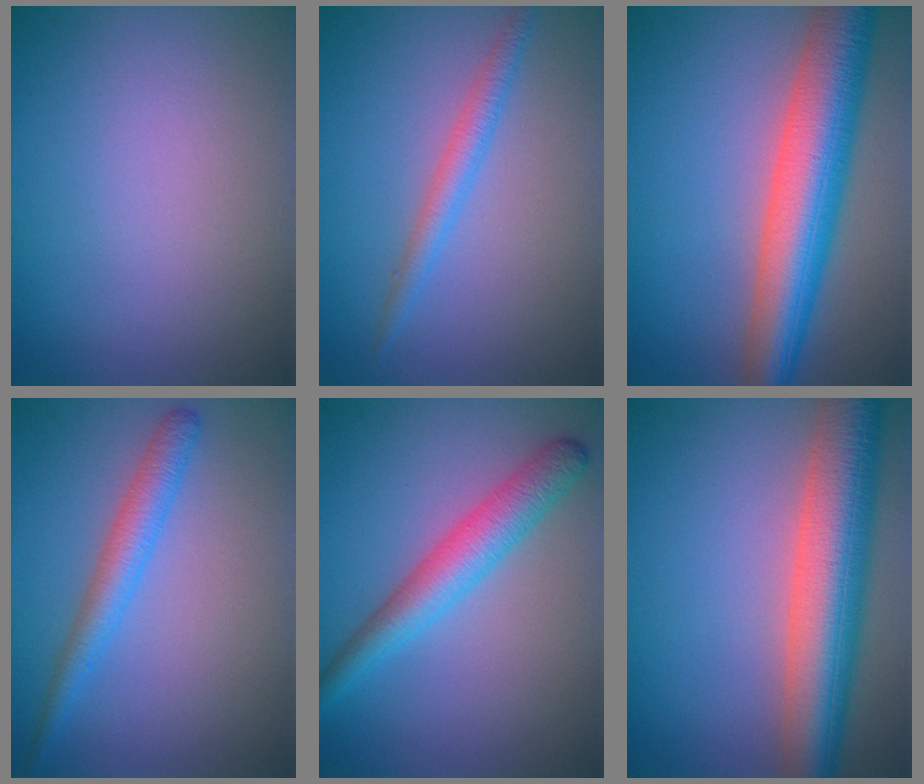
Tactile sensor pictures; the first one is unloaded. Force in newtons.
{"total": 2.0, "press": 2.0, "slide": 0.0}
{"total": 9.3, "press": 9.3, "slide": 0.5}
{"total": 2.8, "press": 2.8, "slide": 0.1}
{"total": 4.2, "press": 4.2, "slide": 0.0}
{"total": 9.5, "press": 9.5, "slide": 0.7}